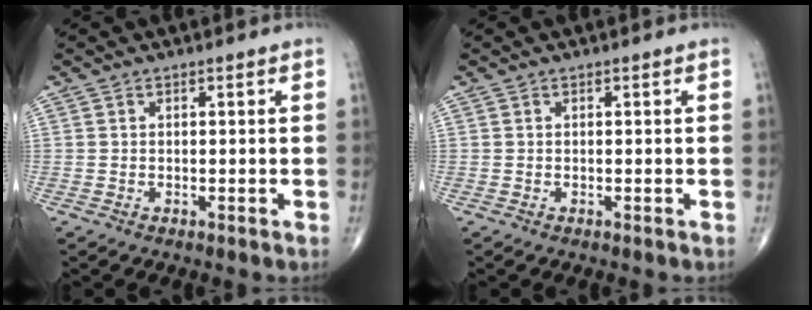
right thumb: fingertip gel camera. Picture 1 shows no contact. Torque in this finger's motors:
{"motor_torque": [0.01, 0.04, -0.04, -0.01, 0.01]}